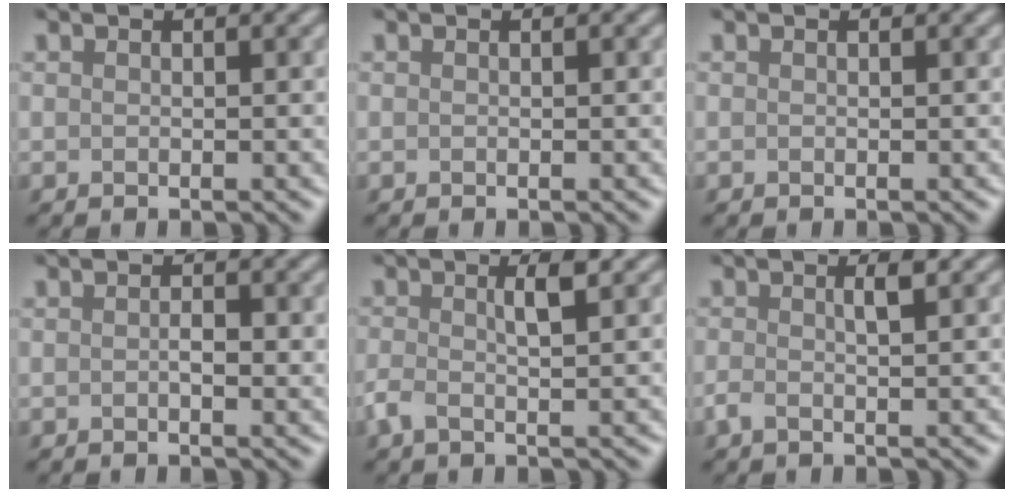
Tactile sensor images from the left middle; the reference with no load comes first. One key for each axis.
{"total": 0.0}
{"total": 0.0}
{"total": 1.1, "fx": -0.5, "fy": 0.2, "fz": 0.9, "tx": -0.018, "ty": 0.000, "tz": -0.003}
{"total": 2.5, "fx": -0.2, "fy": 0.4, "fz": 2.5, "tx": -0.053, "ty": 0.008, "tz": -0.004}
{"total": 1.7, "fx": -0.2, "fy": 0.2, "fz": 1.7, "tx": -0.034, "ty": 0.006, "tz": -0.003}